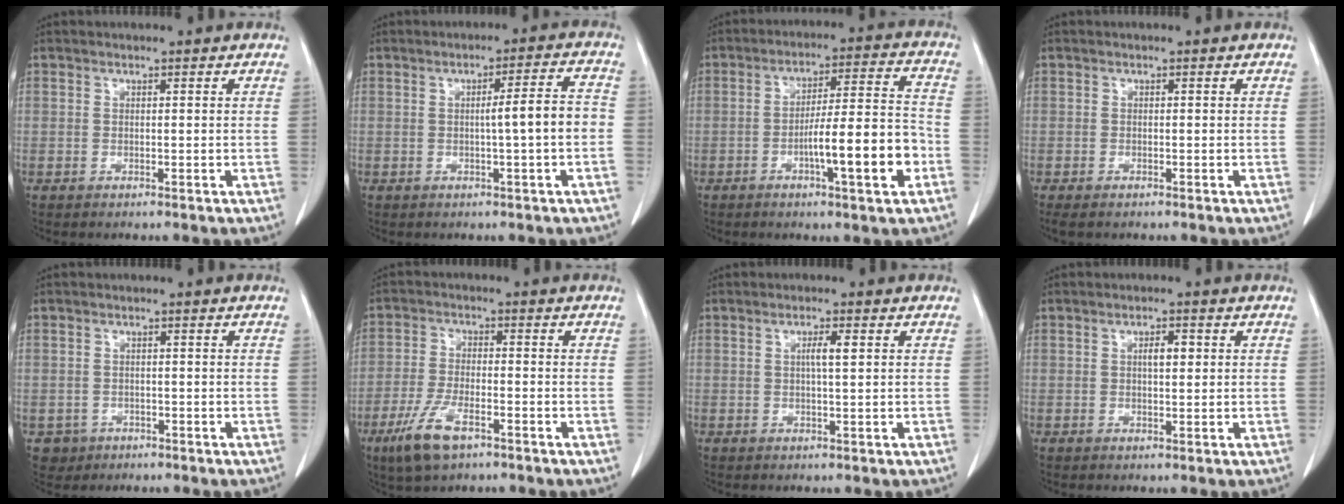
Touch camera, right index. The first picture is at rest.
{"total": 5.4, "force": [-0.9, -0.3, 5.3], "torque": [-0.076, 0.012, -0.014]}
{"total": 11.8, "force": [-4.2, 0.8, 11.0], "torque": [-0.170, 0.009, -0.062]}
{"total": 1.5, "force": [-1.2, 0.5, 0.7], "torque": [-0.013, -0.005, -0.016]}
{"total": 2.8, "force": [-1.2, 2.5, 0.1], "torque": [0.002, 0.009, -0.017]}
{"total": 7.8, "force": [-4.7, 2.3, 5.8], "torque": [-0.125, -0.014, -0.085]}
{"total": 2.3, "force": [0.5, 0.1, 2.2], "torque": [-0.040, 0.002, 0.007]}
{"total": 2.3, "force": [0.4, 0.8, 2.1], "torque": [-0.036, 0.002, 0.007]}